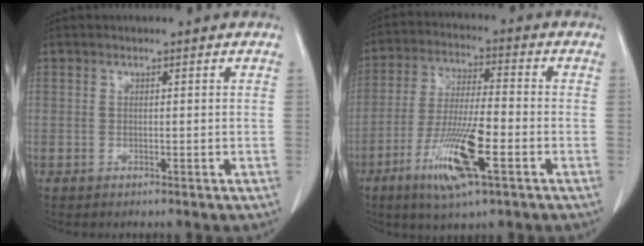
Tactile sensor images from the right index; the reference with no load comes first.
{"total": 12.7, "force": [-5.4, 1.7, 11.3], "torque": [-0.222, -0.019, -0.098]}